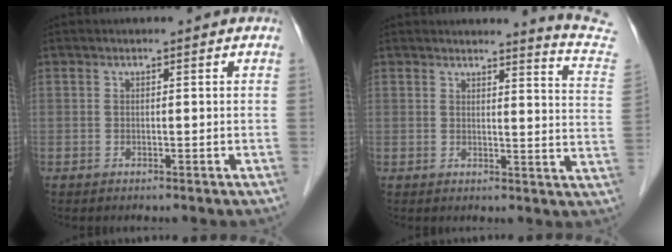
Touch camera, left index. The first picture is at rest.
{"total": 8.7, "force": [8.6, -1.8, 0.4], "torque": [-0.012, -0.103, 0.075]}